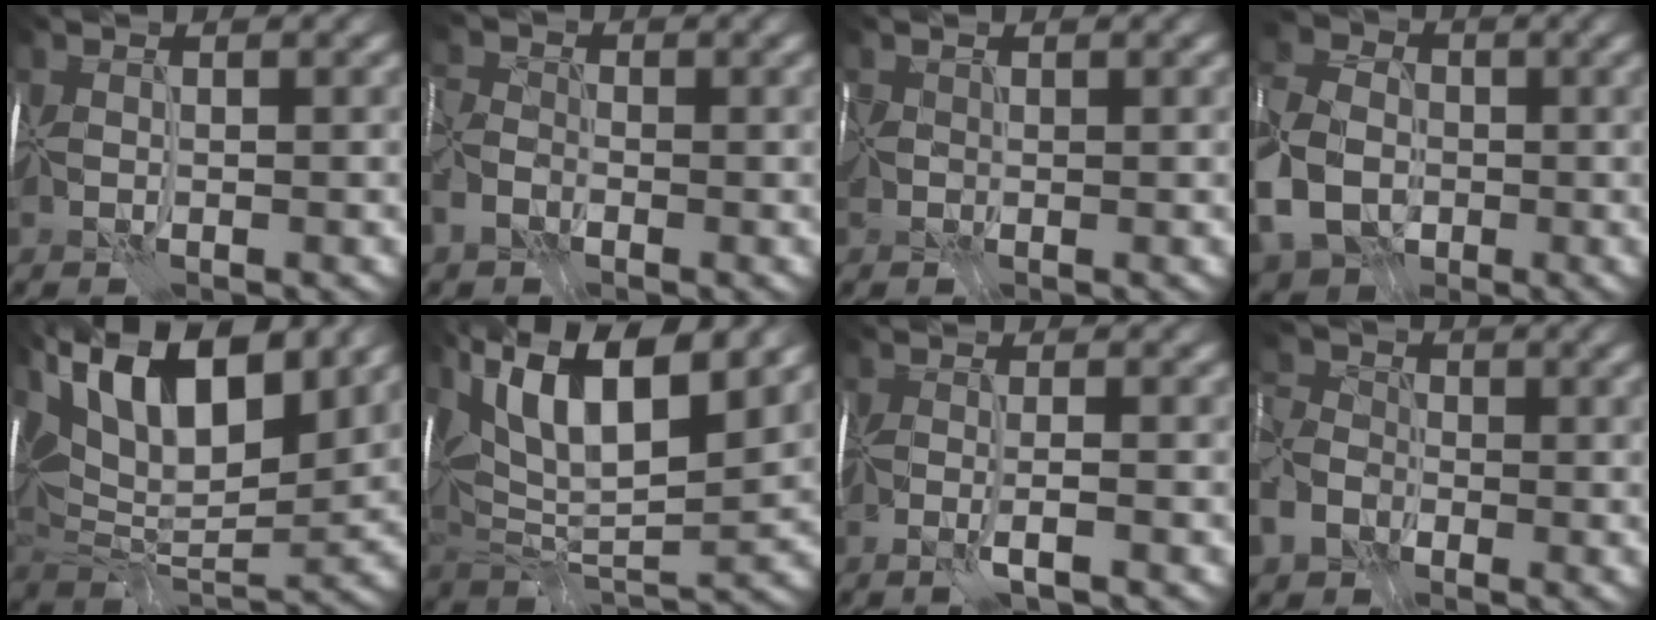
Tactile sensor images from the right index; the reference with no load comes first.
{"total": 3.8, "force": [-2.2, 2.6, 1.7], "torque": [-0.050, -0.009, -0.052]}
{"total": 1.7, "force": [-0.1, 1.3, 1.0], "torque": [-0.033, 0.000, -0.001]}
{"total": 9.1, "force": [-2.3, 7.2, 5.1], "torque": [-0.131, -0.009, -0.058]}
{"total": 15.6, "force": [7.4, 6.8, 11.9], "torque": [-0.205, 0.036, 0.121]}
{"total": 13.8, "force": [6.7, 4.9, 11.0], "torque": [-0.198, 0.018, 0.116]}
{"total": 1.4, "force": [-0.9, -0.4, 0.9], "torque": [-0.021, -0.003, -0.021]}
{"total": 8.8, "force": [-5.1, 6.2, 3.7], "torque": [-0.091, -0.028, -0.095]}